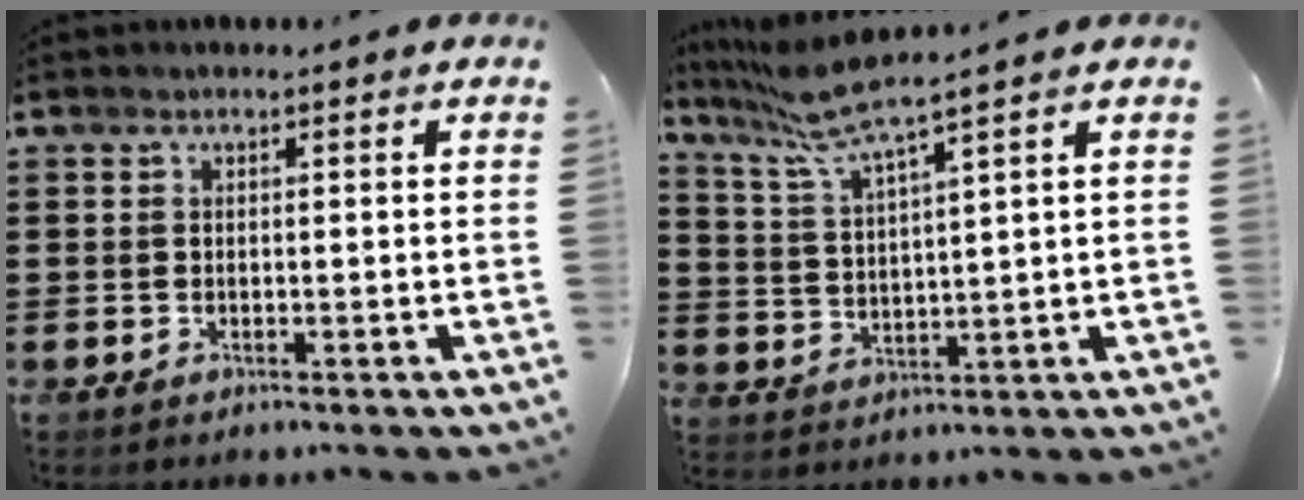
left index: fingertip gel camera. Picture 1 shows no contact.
{"total": 6.7, "force": [5.4, -0.2, 3.8], "torque": [-0.095, -0.023, 0.094]}